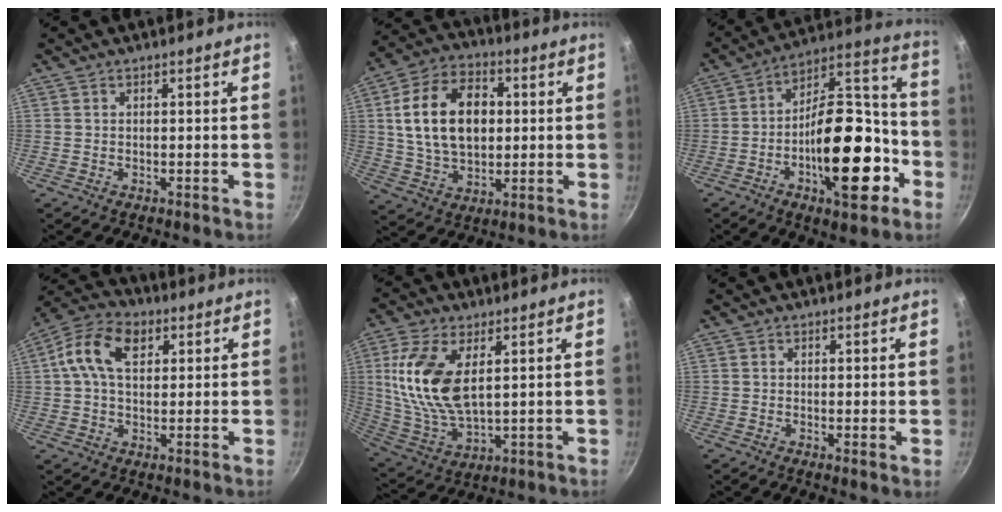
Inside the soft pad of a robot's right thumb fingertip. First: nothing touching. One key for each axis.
{"total": 17.1, "fx": 2.4, "fy": 11.5, "fz": 12.5, "tx": -0.193, "ty": 0.010, "tz": 0.037}
{"total": 23.6, "fx": -7.9, "fy": 10.9, "fz": 19.4, "tx": -0.254, "ty": 0.065, "tz": -0.125}
{"total": 11.3, "fx": 3.3, "fy": 7.2, "fz": 8.1, "tx": -0.131, "ty": 0.016, "tz": 0.041}
{"total": 15.3, "fx": 3.9, "fy": 7.7, "fz": 12.7, "tx": -0.251, "ty": -0.015, "tz": 0.086}
{"total": 1.1, "fx": 0.2, "fy": 0.3, "fz": 1.0, "tx": -0.015, "ty": -0.010, "tz": -0.001}